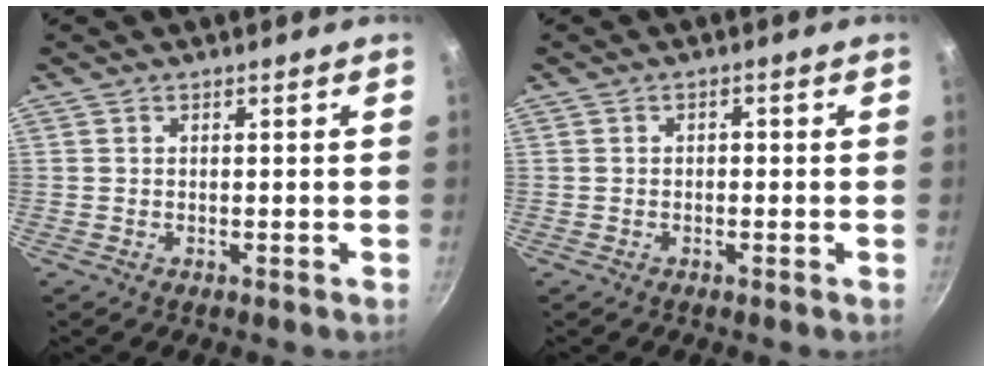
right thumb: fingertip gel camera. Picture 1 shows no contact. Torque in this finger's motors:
{"motor_torque": [-0.43, 0.22, -0.12, -0.04, 0.05]}